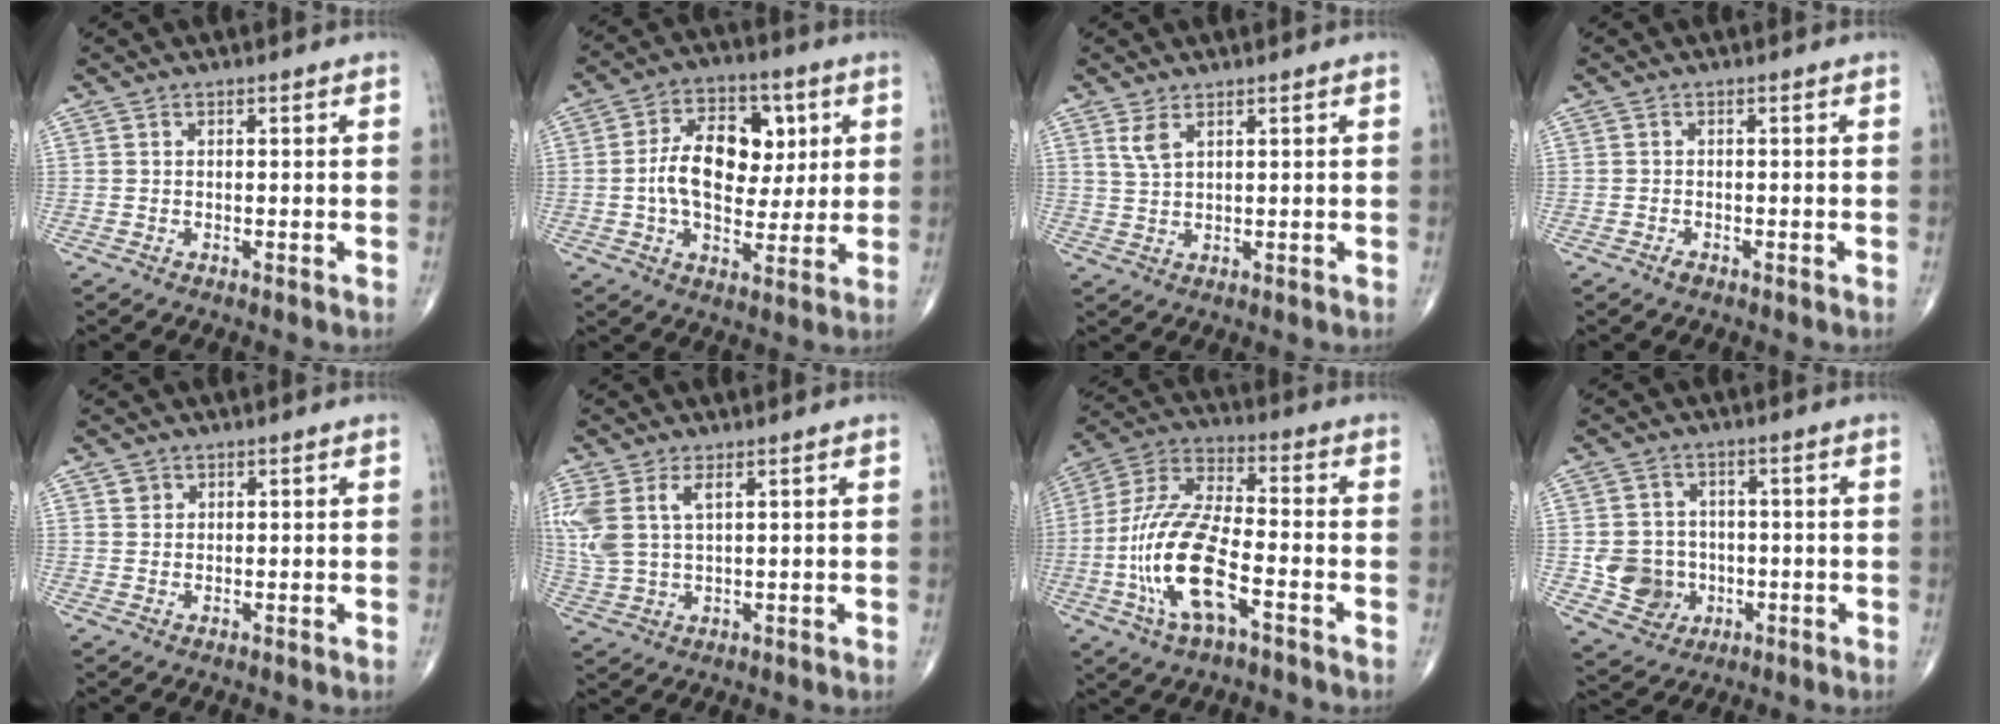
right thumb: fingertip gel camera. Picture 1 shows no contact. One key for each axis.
{"total": 14.7, "fx": 1.7, "fy": 9.4, "fz": 11.2, "tx": -0.145, "ty": 0.010, "tz": 0.024}
{"total": 2.8, "fx": 1.6, "fy": 1.1, "fz": 2.0, "tx": -0.043, "ty": -0.004, "tz": 0.041}
{"total": 0.9, "fx": -0.6, "fy": 0.4, "fz": 0.4, "tx": -0.005, "ty": 0.002, "tz": -0.013}
{"total": 1.4, "fx": 0.7, "fy": 1.2, "fz": 0.2, "tx": 0.009, "ty": -0.003, "tz": 0.009}
{"total": 8.9, "fx": 3.2, "fy": 4.5, "fz": 6.9, "tx": -0.173, "ty": 0.003, "tz": 0.076}
{"total": 16.6, "fx": -5.4, "fy": 6.3, "fz": 14.4, "tx": -0.302, "ty": 0.031, "tz": -0.102}
{"total": 8.1, "fx": -1.2, "fy": 7.5, "fz": 2.8, "tx": -0.012, "ty": 0.007, "tz": -0.014}